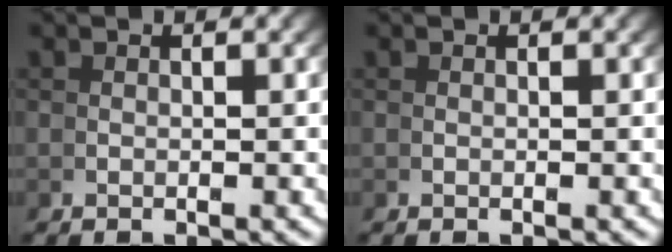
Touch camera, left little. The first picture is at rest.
{"total": 0.0}